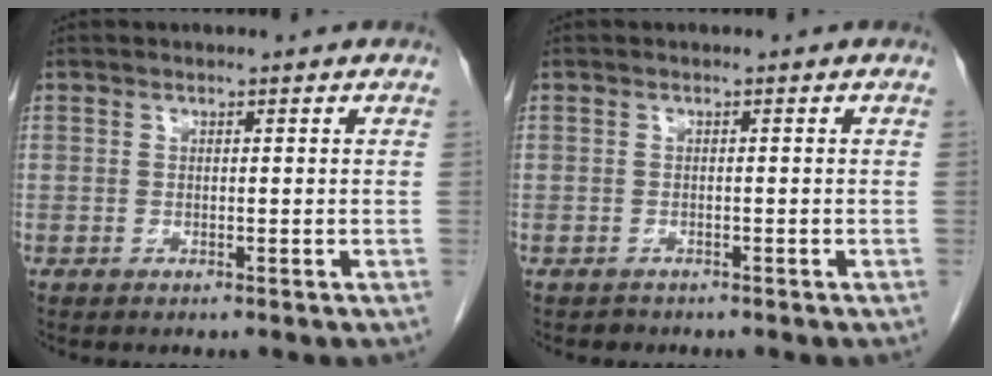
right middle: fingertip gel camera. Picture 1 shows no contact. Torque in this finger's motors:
{"motor_torque": [-0.09, 0.10, -0.03, 0.00]}